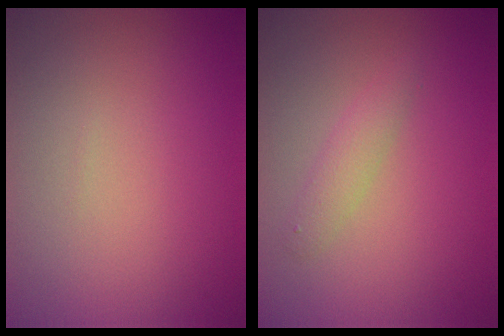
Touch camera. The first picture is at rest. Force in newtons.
{"total": 1.5, "press": 1.5, "slide": 0.0}